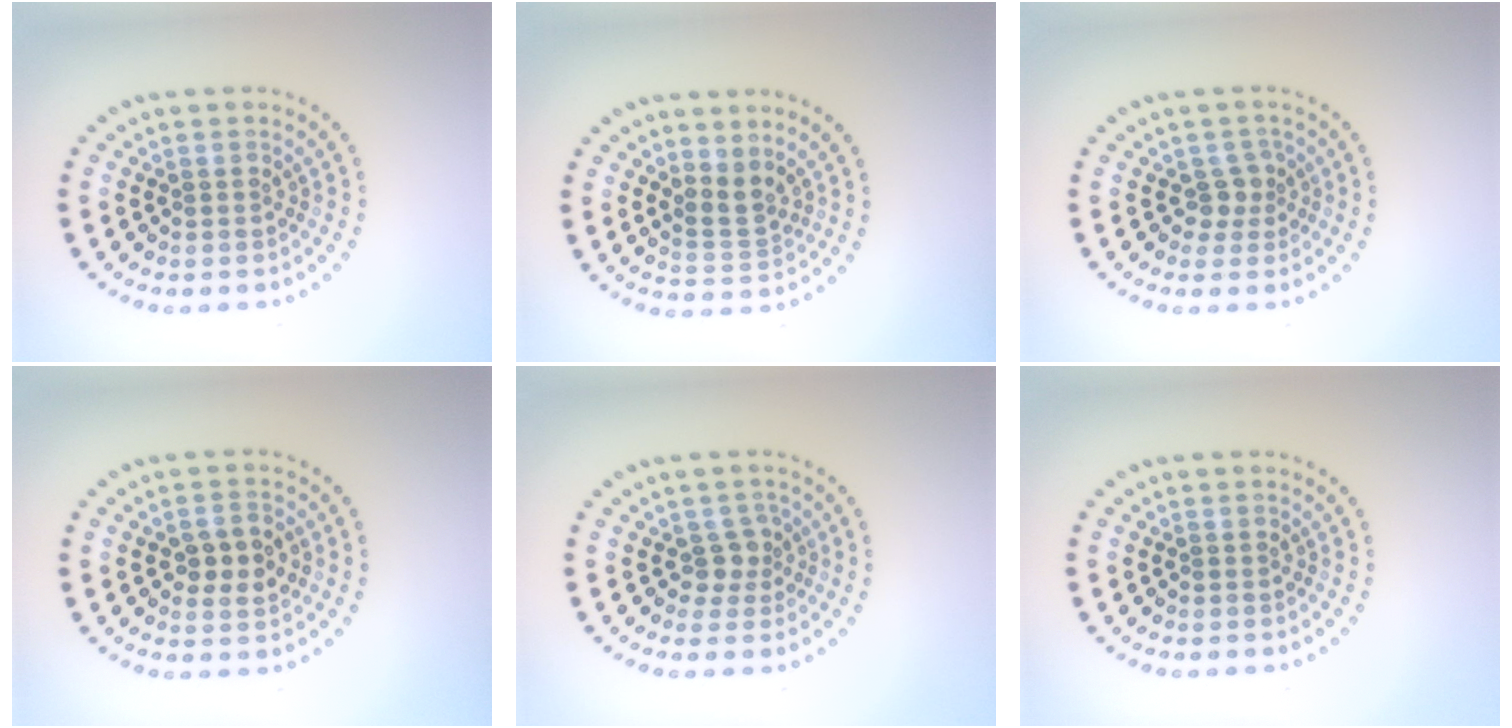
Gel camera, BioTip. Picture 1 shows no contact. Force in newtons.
{"total": 2.3, "press": 1.5, "slide": 1.7}
{"total": 1.9, "press": 1.4, "slide": 1.2}
{"total": 2.8, "press": 2.8, "slide": 0.1}
{"total": 1.9, "press": 1.4, "slide": 1.2}
{"total": 0.0}